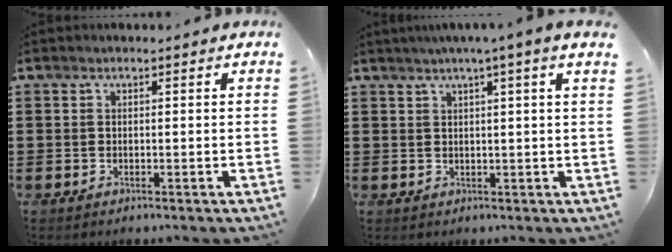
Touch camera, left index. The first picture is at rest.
{"total": 2.1, "force": [1.4, -0.6, 1.5], "torque": [-0.030, 0.000, 0.024]}